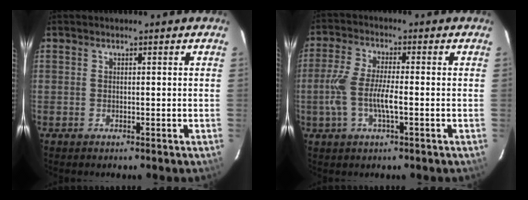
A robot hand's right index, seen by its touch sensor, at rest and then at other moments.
{"total": 8.0, "force": [-1.8, 2.0, 7.6], "torque": [-0.160, -0.001, -0.036]}